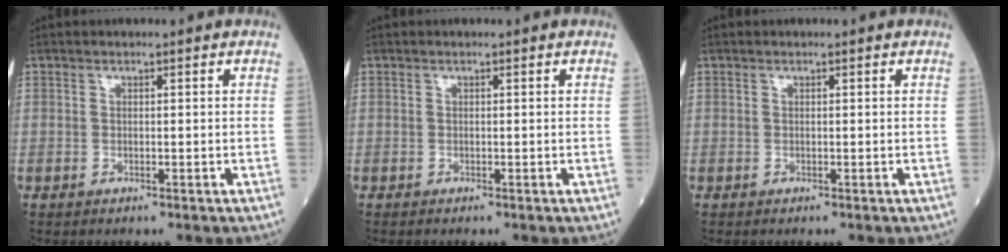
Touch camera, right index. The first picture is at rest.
{"total": 0.0}
{"total": 0.0}